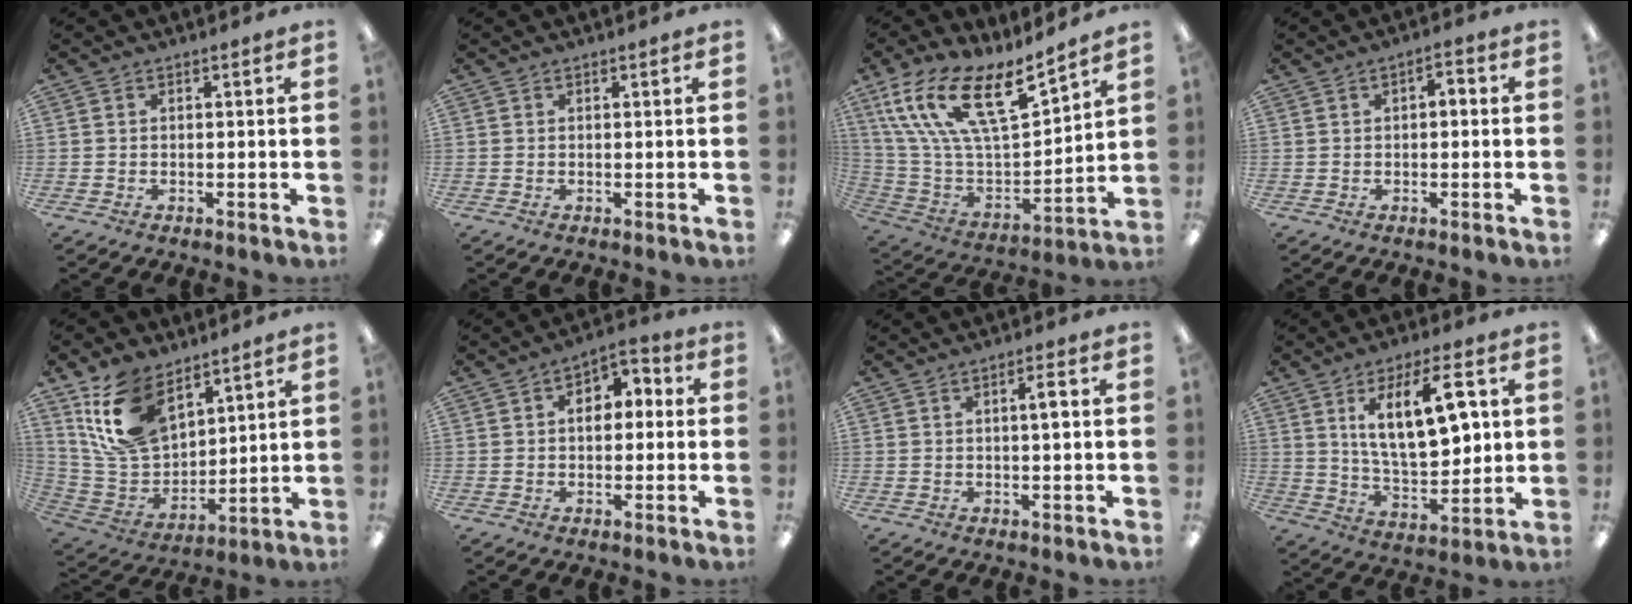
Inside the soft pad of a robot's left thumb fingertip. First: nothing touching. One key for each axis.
{"total": 0.0}
{"total": 21.1, "fx": 13.3, "fy": 8.0, "fz": 14.4, "tx": -0.286, "ty": -0.083, "tz": 0.236}
{"total": 2.4, "fx": -0.4, "fy": 1.5, "fz": 1.8, "tx": -0.026, "ty": 0.006, "tz": -0.011}
{"total": 18.1, "fx": 10.1, "fy": 11.2, "fz": 10.0, "tx": -0.219, "ty": -0.030, "tz": 0.193}
{"total": 5.8, "fx": 0.9, "fy": 4.3, "fz": 3.9, "tx": -0.056, "ty": 0.009, "tz": 0.009}
{"total": 2.9, "fx": 0.8, "fy": 0.7, "fz": 2.7, "tx": -0.045, "ty": 0.004, "tz": 0.008}
{"total": 16.1, "fx": 5.6, "fy": 6.9, "fz": 13.4, "tx": -0.220, "ty": -0.005, "tz": 0.093}